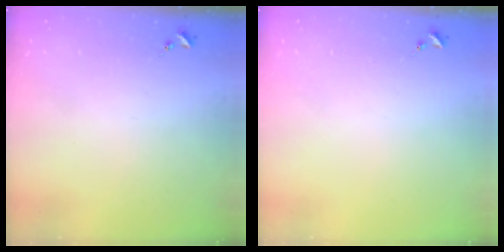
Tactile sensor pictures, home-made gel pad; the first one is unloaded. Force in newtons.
{"total": 0.0}